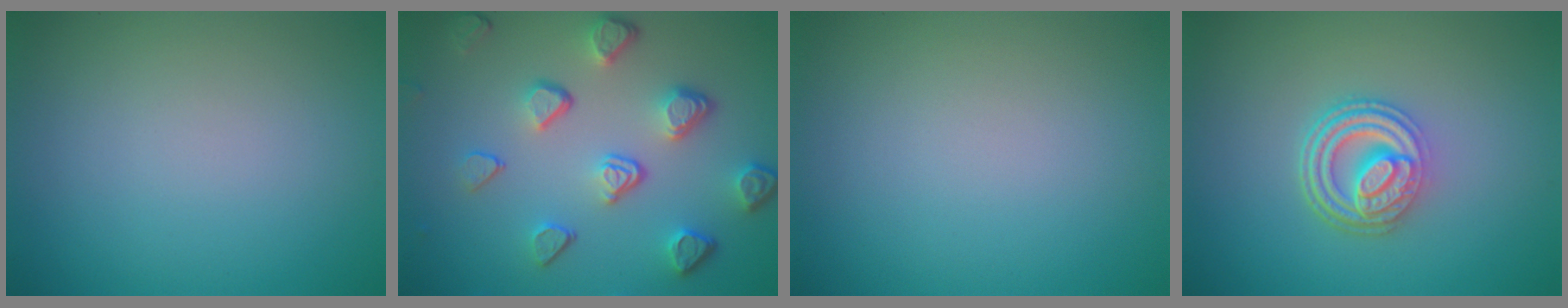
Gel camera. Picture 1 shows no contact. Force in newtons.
{"total": 5.1, "press": 3.7, "slide": 3.5}
{"total": 0.0}
{"total": 4.6, "press": 3.3, "slide": 3.2}